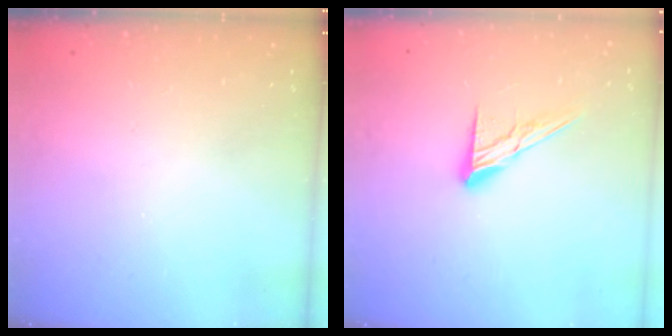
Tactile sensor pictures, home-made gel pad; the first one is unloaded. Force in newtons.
{"total": 9.8, "press": 9.8, "slide": 0.5}